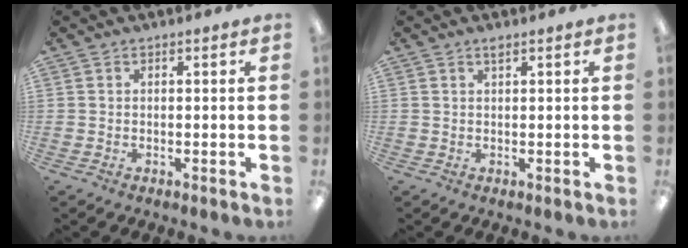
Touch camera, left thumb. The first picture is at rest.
{"total": 1.0, "force": [0.8, 0.2, 0.7], "torque": [-0.016, 0.002, 0.014]}